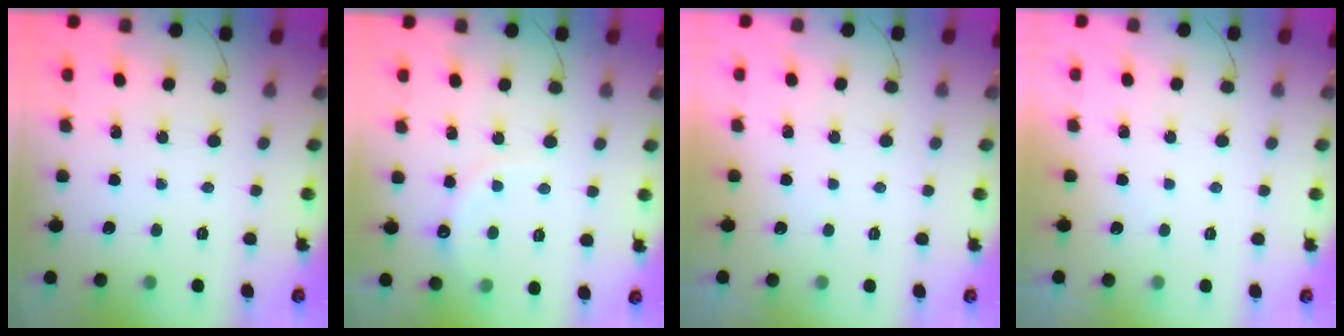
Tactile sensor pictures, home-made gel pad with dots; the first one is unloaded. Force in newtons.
{"total": 6.5, "press": 6.3, "slide": 1.4}
{"total": 3.0, "press": 3.0, "slide": 0.1}
{"total": 3.0, "press": 3.0, "slide": 0.1}